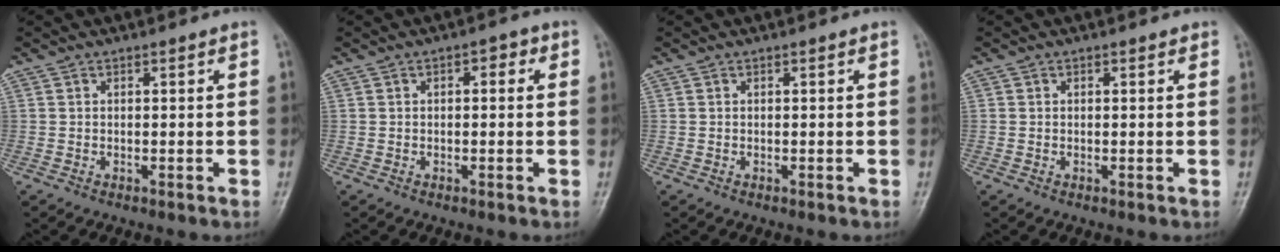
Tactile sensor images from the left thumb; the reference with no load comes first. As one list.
[{"total": 2.5, "force": [0.7, 1.4, 1.9], "torque": [-0.009, 0.006, 0.000]}, {"total": 0.0}, {"total": 0.0}]